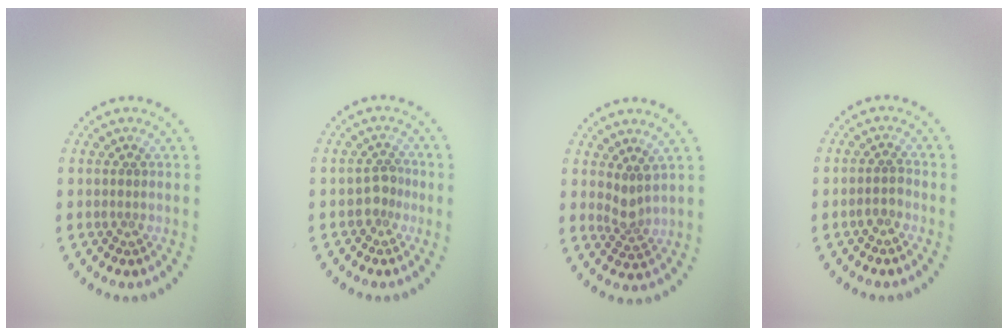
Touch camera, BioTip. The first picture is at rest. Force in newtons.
{"total": 1.7, "press": 1.4, "slide": 1.0}
{"total": 2.0, "press": 1.5, "slide": 1.3}
{"total": 1.2, "press": 1.1, "slide": 0.6}